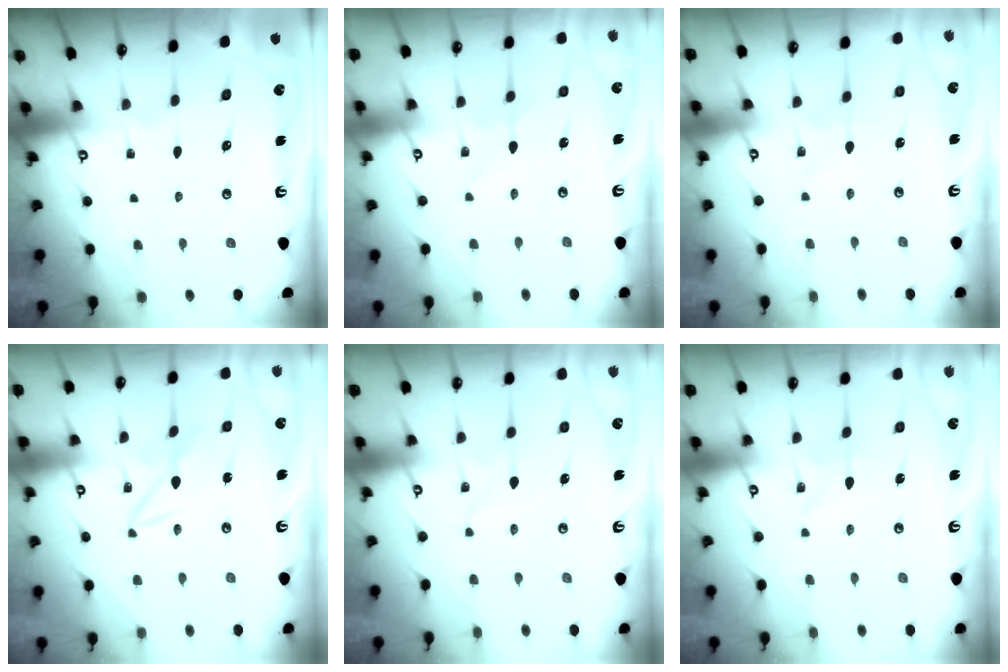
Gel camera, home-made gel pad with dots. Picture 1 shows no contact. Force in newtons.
{"total": 2.3, "press": 2.3, "slide": 0.2}
{"total": 2.3, "press": 2.3, "slide": 0.2}
{"total": 5.1, "press": 5.1, "slide": 0.2}
{"total": 1.6, "press": 1.5, "slide": 0.1}
{"total": 2.7, "press": 2.7, "slide": 0.3}